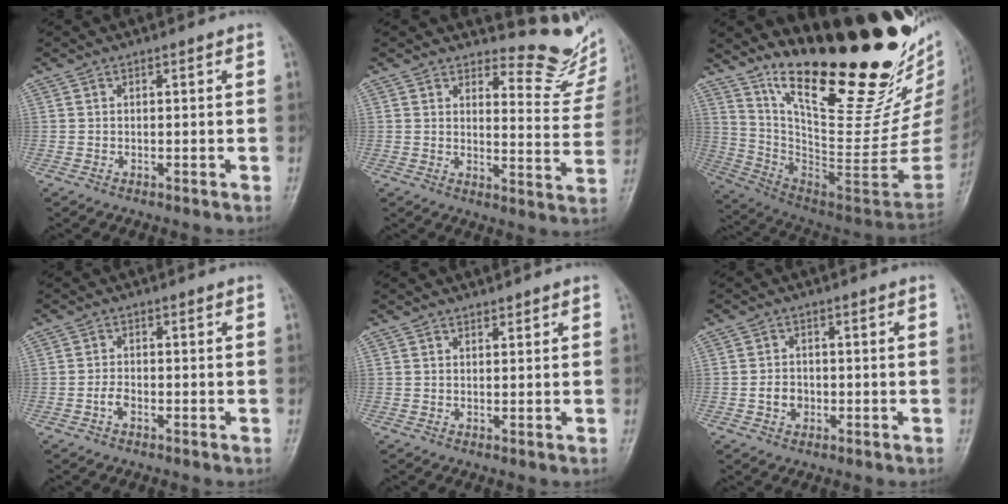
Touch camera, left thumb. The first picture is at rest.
{"total": 12.6, "force": [11.4, 4.1, 3.5], "torque": [-0.008, -0.119, 0.122]}
{"total": 33.4, "force": [22.7, 9.1, 22.8], "torque": [-0.308, -0.145, 0.360]}
{"total": 1.7, "force": [-0.7, 1.0, 1.1], "torque": [-0.022, 0.005, -0.016]}
{"total": 1.1, "force": [1.0, 0.3, 0.0], "torque": [0.004, -0.010, 0.016]}
{"total": 2.8, "force": [-0.6, 2.3, 1.4], "torque": [-0.013, 0.006, -0.009]}